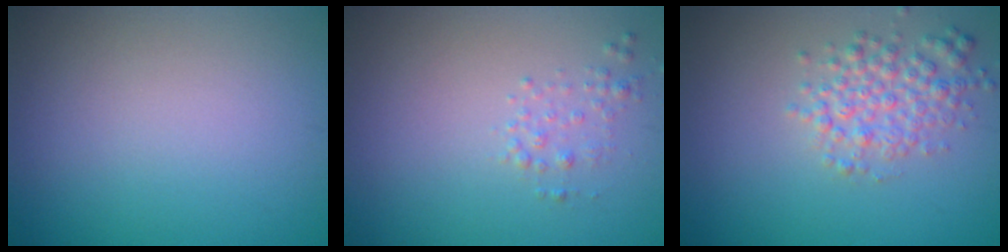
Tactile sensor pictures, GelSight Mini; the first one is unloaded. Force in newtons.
{"total": 1.0, "press": 1.0, "slide": 0.0}
{"total": 3.2, "press": 3.2, "slide": 0.1}